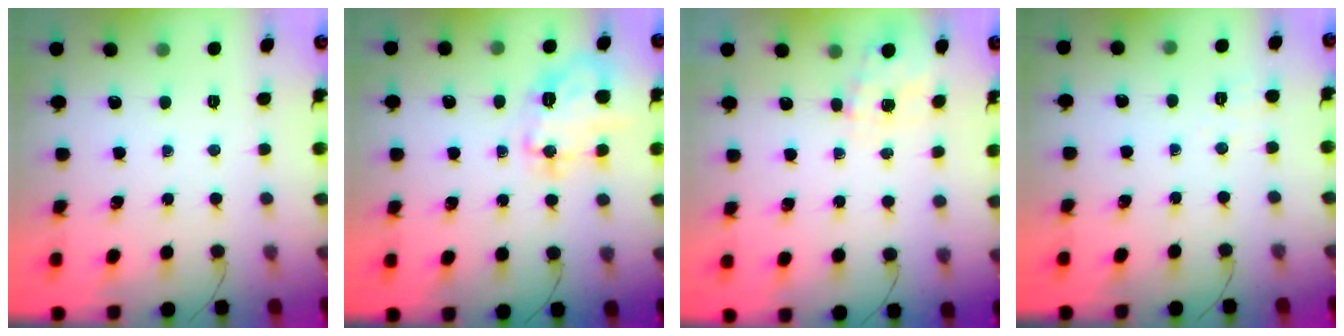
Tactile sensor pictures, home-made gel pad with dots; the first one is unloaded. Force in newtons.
{"total": 14.6, "press": 14.5, "slide": 0.9}
{"total": 0.9, "press": 0.4, "slide": 0.8}
{"total": 2.1, "press": 1.6, "slide": 1.4}